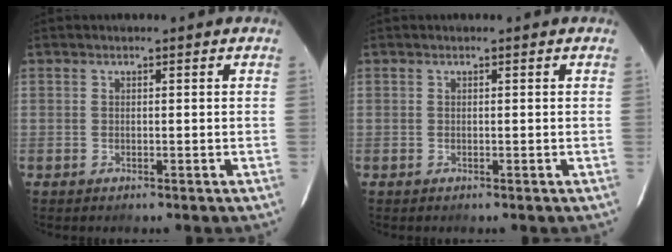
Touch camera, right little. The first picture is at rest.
{"total": 0.0}